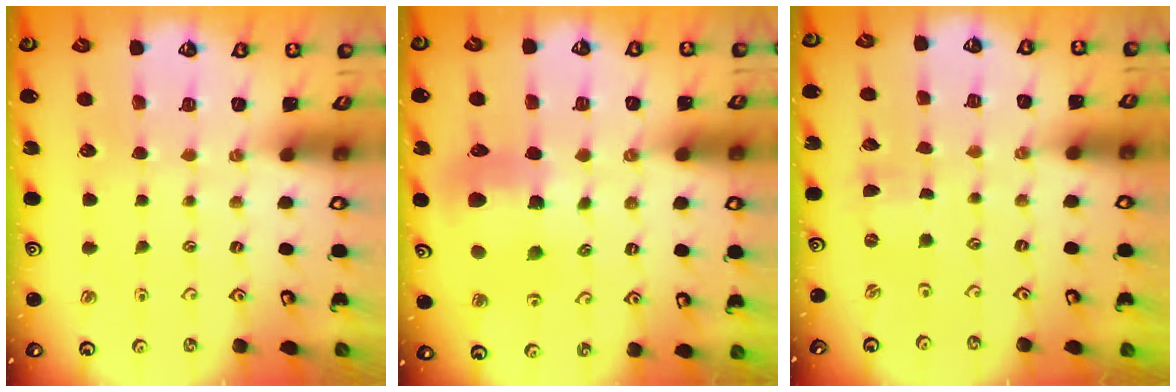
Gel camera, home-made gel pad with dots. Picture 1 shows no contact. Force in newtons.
{"total": 11.0, "press": 10.9, "slide": 1.2}
{"total": 0.0}